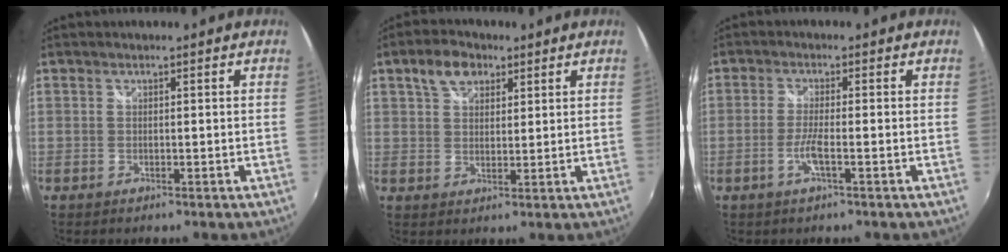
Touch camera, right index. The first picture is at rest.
{"total": 6.1, "force": [3.3, 3.8, 3.4], "torque": [-0.059, 0.019, 0.058]}
{"total": 3.4, "force": [-1.4, -0.1, 3.1], "torque": [-0.067, -0.005, -0.030]}